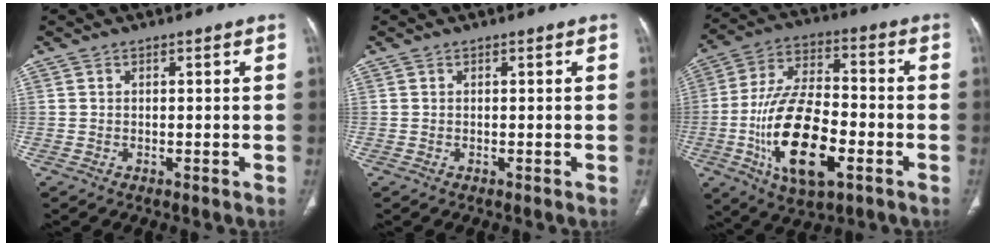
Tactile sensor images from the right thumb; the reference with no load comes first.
{"total": 0.0}
{"total": 19.7, "force": [-5.9, 9.0, 16.5], "torque": [-0.305, 0.020, -0.099]}